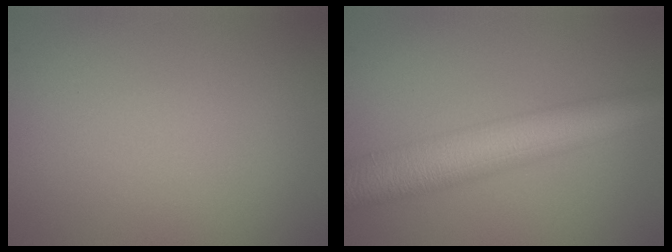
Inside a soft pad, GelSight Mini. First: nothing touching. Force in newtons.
{"total": 8.6, "press": 8.6, "slide": 0.0}